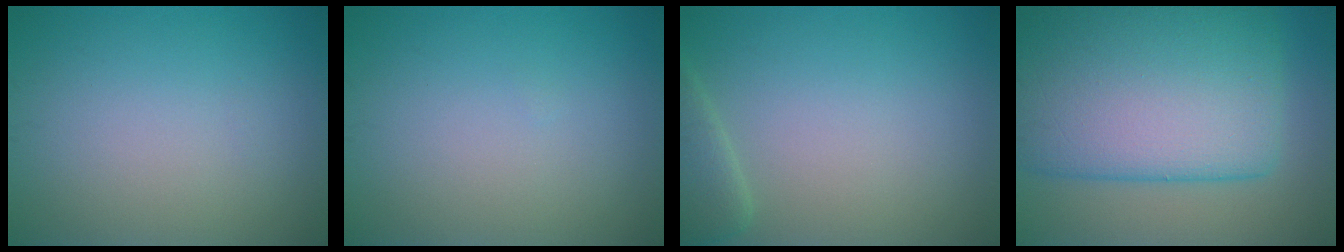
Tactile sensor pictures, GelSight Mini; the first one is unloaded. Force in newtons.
{"total": 0.0}
{"total": 2.2, "press": 2.2, "slide": 0.3}
{"total": 14.8, "press": 14.8, "slide": 0.4}